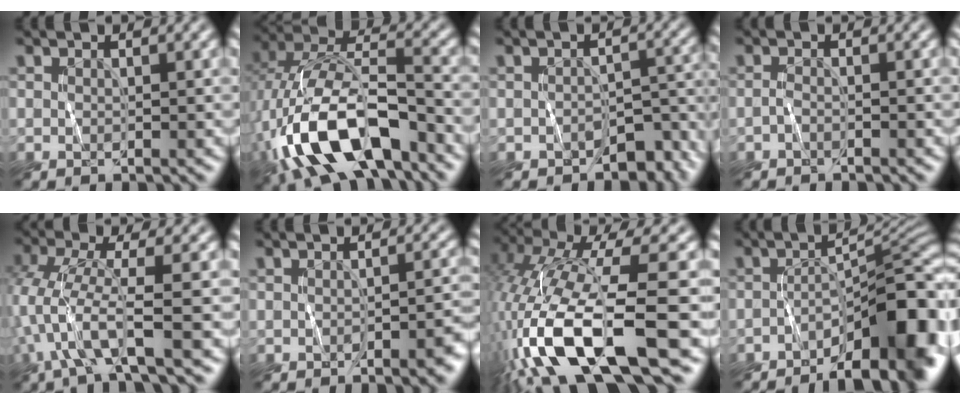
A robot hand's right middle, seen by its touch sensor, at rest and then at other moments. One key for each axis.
{"total": 11.9, "fx": -5.3, "fy": 5.6, "fz": 9.0, "tx": -0.191, "ty": 0.003, "tz": -0.097}
{"total": 4.1, "fx": -3.0, "fy": 2.1, "fz": 1.8, "tx": -0.006, "ty": 0.001, "tz": -0.045}
{"total": 1.0, "fx": -0.8, "fy": -0.5, "fz": -0.3, "tx": -0.003, "ty": 0.001, "tz": -0.017}
{"total": 4.6, "fx": -2.3, "fy": 0.2, "fz": 3.9, "tx": -0.096, "ty": -0.003, "tz": -0.051}
{"total": 3.1, "fx": -1.8, "fy": 1.0, "fz": 2.3, "tx": -0.026, "ty": 0.004, "tz": -0.024}
{"total": 13.3, "fx": -5.9, "fy": 3.4, "fz": 11.4, "tx": -0.240, "ty": 0.002, "tz": -0.095}
{"total": 12.2, "fx": -7.5, "fy": 3.8, "fz": 8.8, "tx": -0.114, "ty": 0.006, "tz": -0.111}